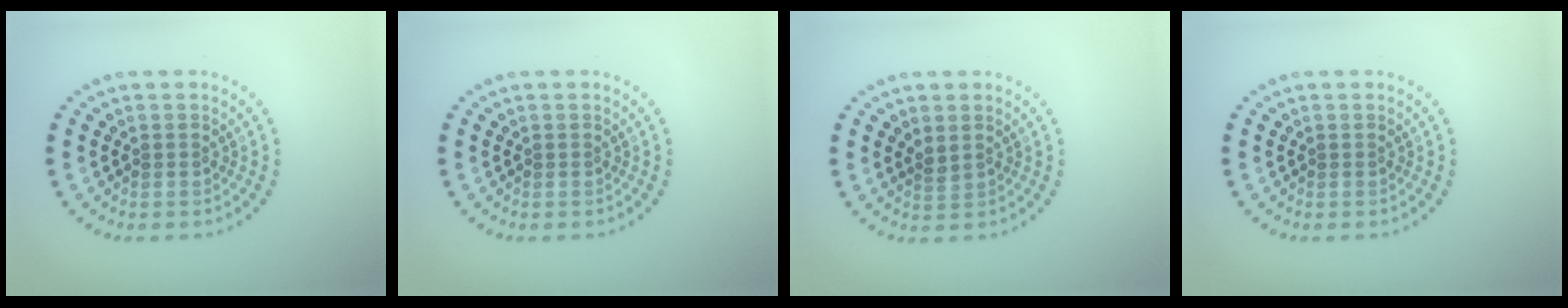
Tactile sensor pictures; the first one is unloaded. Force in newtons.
{"total": 0.0}
{"total": 1.0, "press": 0.8, "slide": 0.7}
{"total": 0.0}